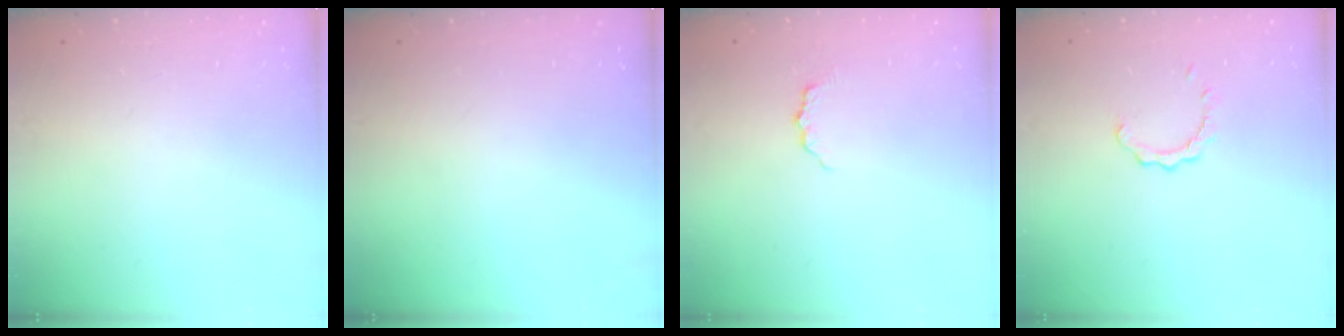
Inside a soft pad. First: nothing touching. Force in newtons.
{"total": 0.0}
{"total": 4.1, "press": 4.1, "slide": 0.5}
{"total": 2.7, "press": 2.7, "slide": 0.3}